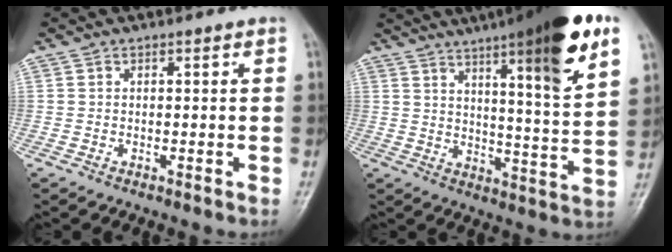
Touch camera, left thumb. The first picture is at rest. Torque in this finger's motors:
{"motor_torque": [2.29, 1.58, 1.73, -1.04, 0.47]}